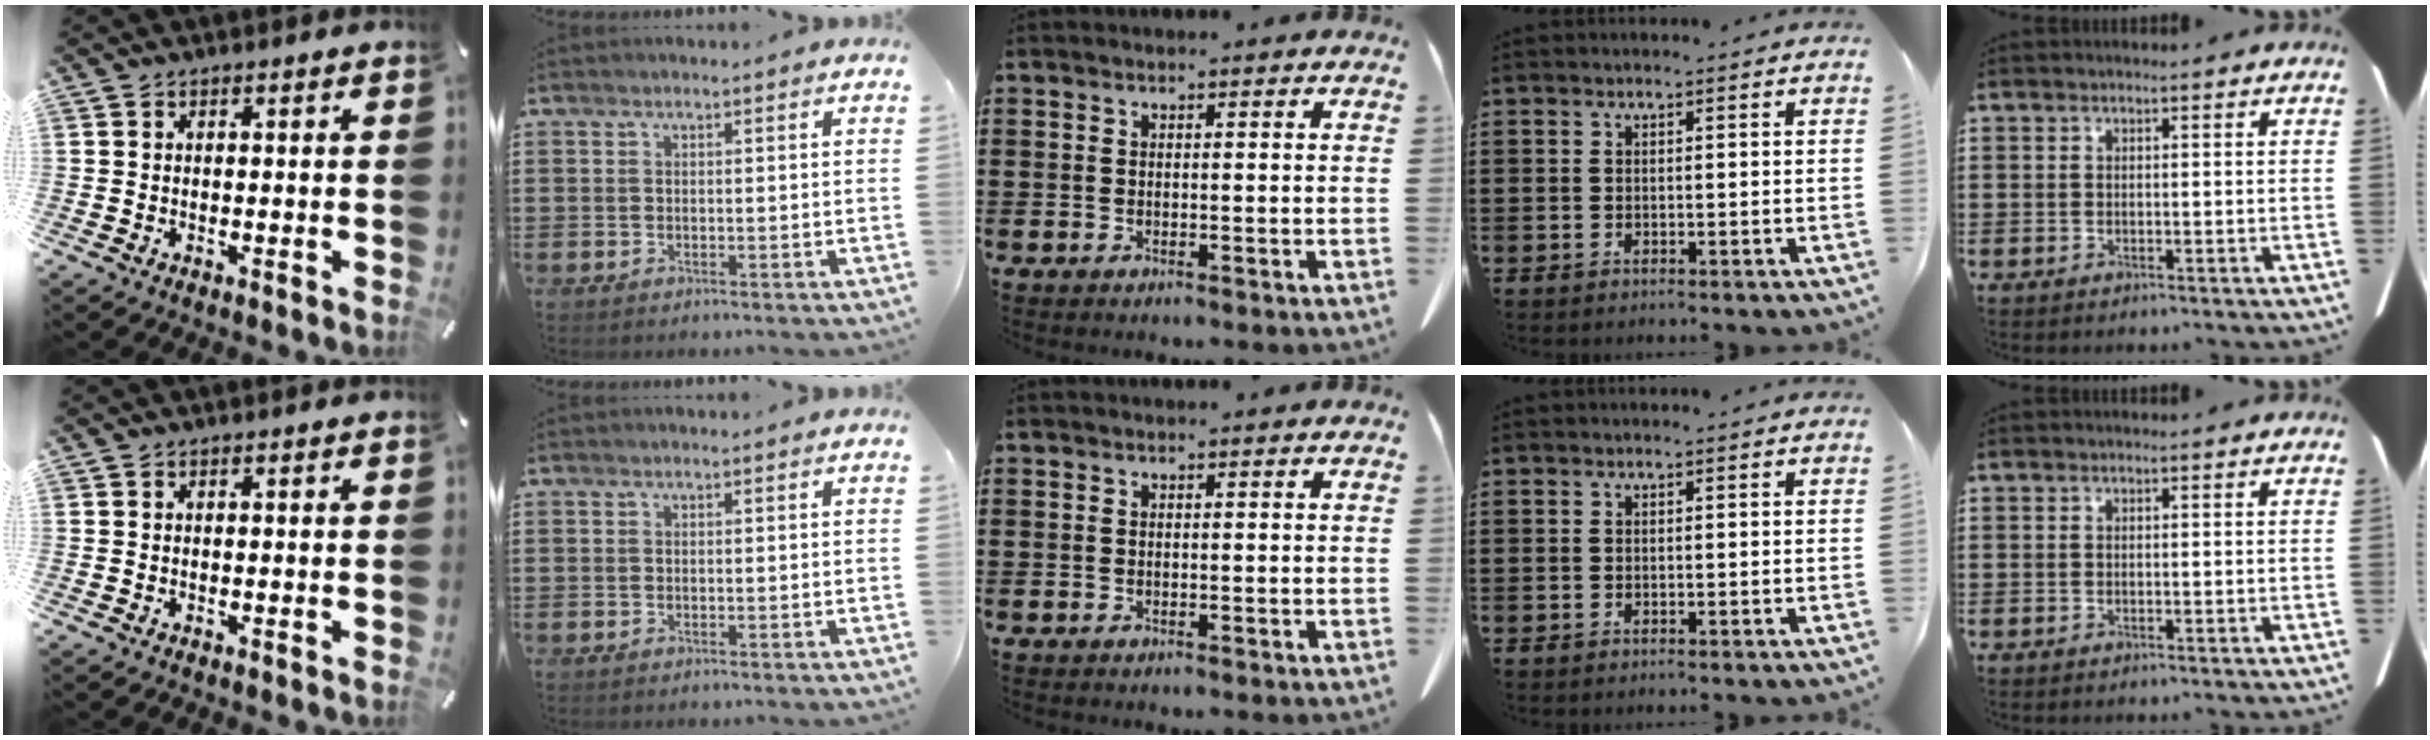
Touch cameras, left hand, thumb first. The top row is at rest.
{}